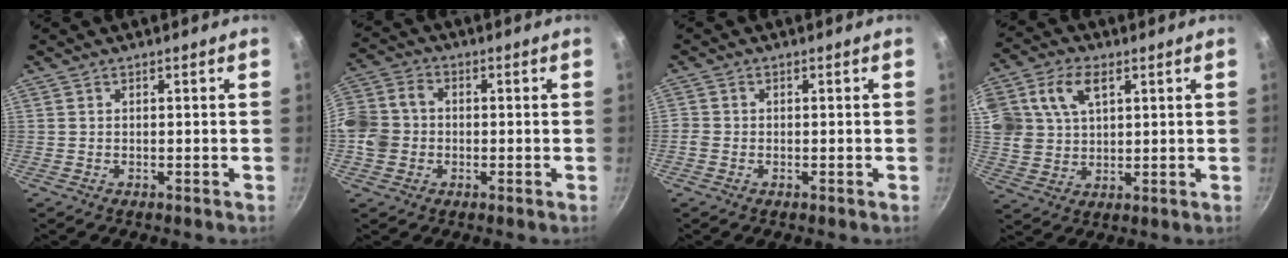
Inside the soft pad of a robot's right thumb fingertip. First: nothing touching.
{"total": 9.0, "force": [-1.4, 7.6, 4.6], "torque": [-0.070, 0.022, -0.044]}
{"total": 1.5, "force": [-0.6, 1.2, 0.6], "torque": [-0.012, 0.003, -0.016]}
{"total": 14.0, "force": [5.2, 9.9, 8.4], "torque": [-0.173, 0.011, 0.099]}